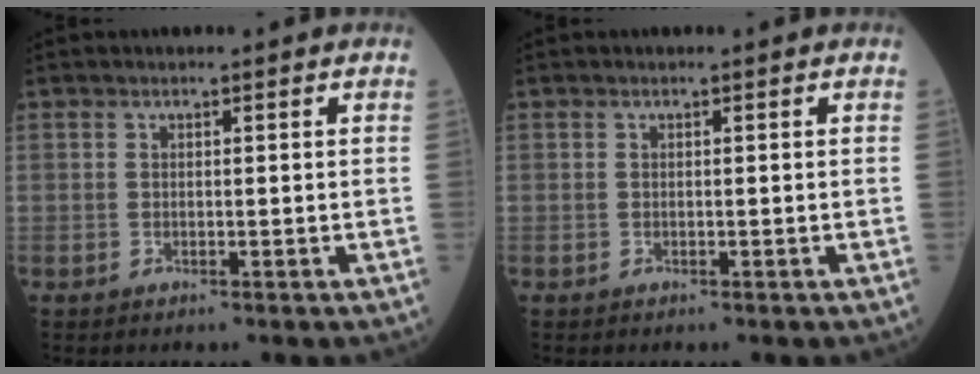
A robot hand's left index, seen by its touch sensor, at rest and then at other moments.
{"total": 0.0}